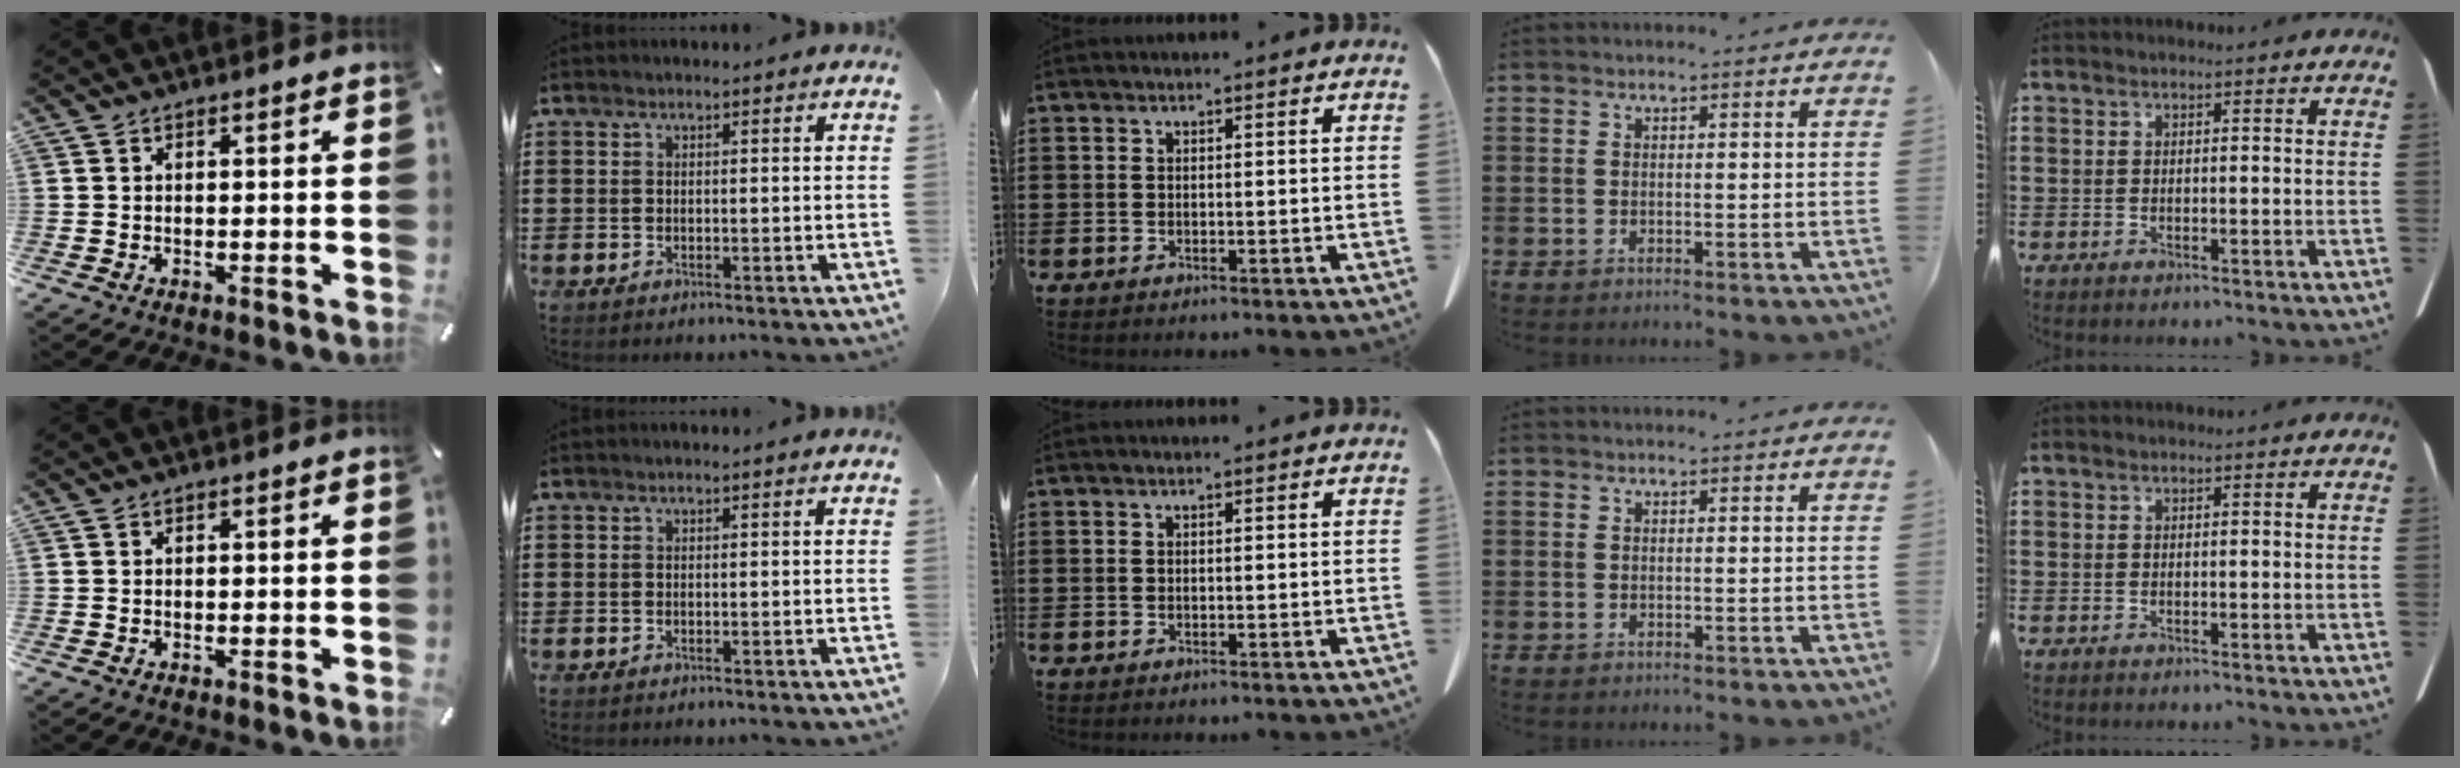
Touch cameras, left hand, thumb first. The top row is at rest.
{}